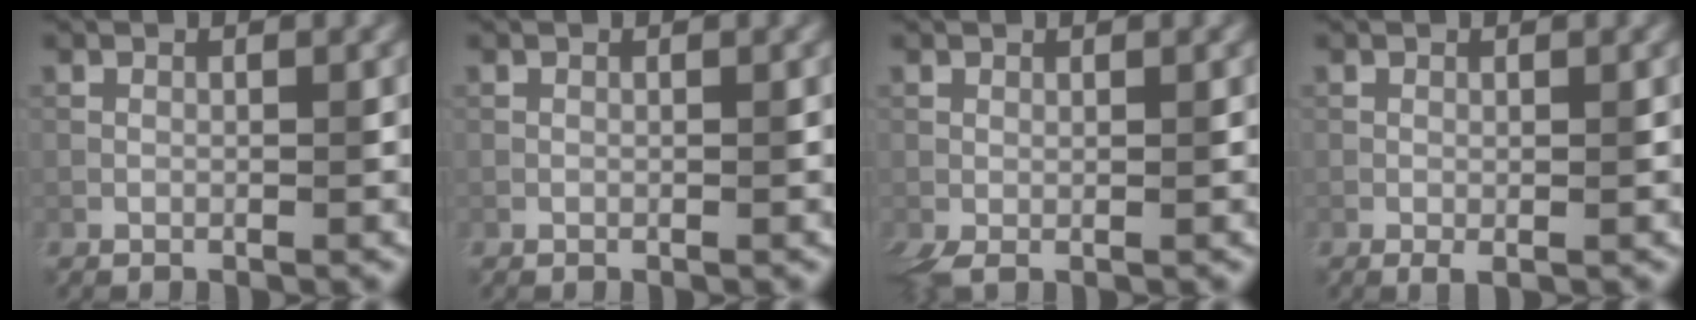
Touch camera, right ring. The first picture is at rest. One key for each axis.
{"total": 0.0}
{"total": 1.6, "fx": 0.1, "fy": 0.6, "fz": 1.5, "tx": -0.034, "ty": -0.001, "tz": 0.001}
{"total": 0.7, "fx": -0.1, "fy": 0.2, "fz": 0.7, "tx": -0.011, "ty": -0.003, "tz": 0.001}